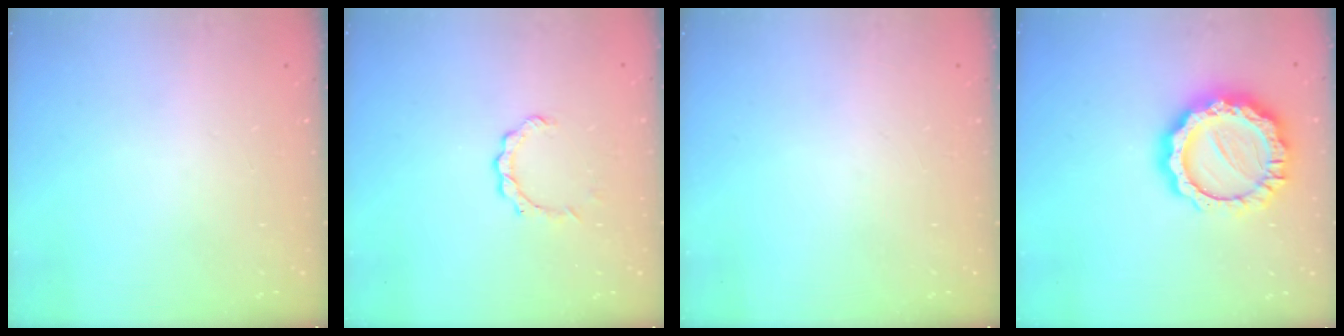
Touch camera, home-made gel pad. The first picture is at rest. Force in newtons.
{"total": 3.4, "press": 3.4, "slide": 0.3}
{"total": 0.0}
{"total": 16.2, "press": 16.1, "slide": 1.3}